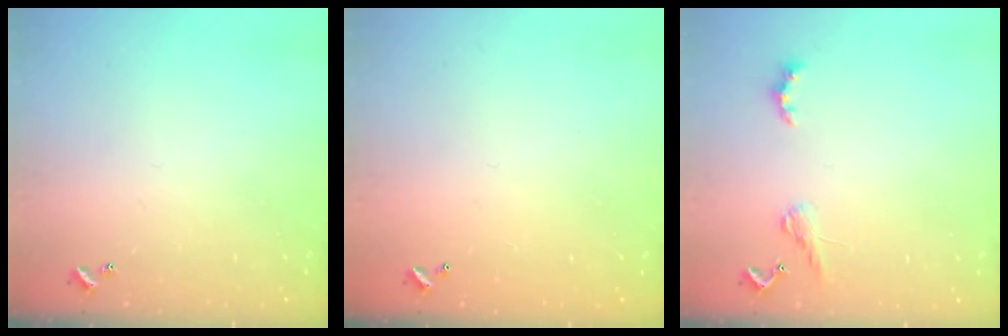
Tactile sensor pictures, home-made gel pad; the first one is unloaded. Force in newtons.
{"total": 2.9, "press": 2.9, "slide": 0.1}
{"total": 1.9, "press": 1.8, "slide": 0.5}